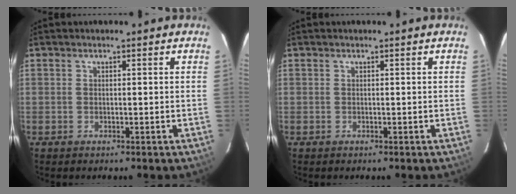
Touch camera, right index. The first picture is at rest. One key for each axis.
{"total": 0.0}